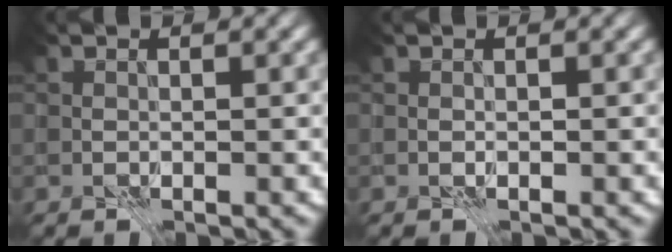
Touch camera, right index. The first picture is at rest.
{"total": 0.0}